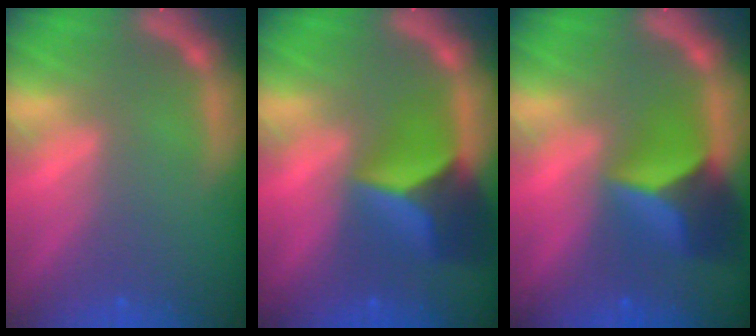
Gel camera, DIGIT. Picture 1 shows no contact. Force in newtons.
{"total": 7.4}
{"total": 6.9}